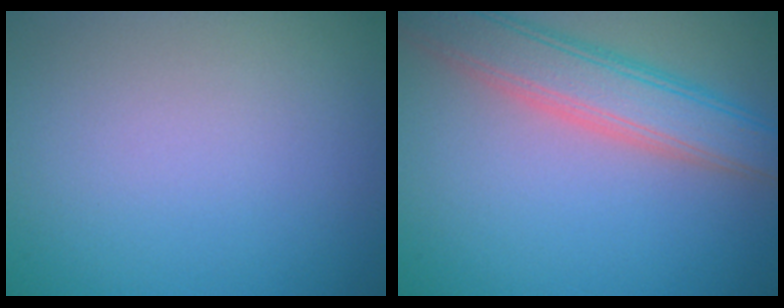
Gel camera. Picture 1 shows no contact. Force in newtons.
{"total": 6.4, "press": 6.4, "slide": 0.4}